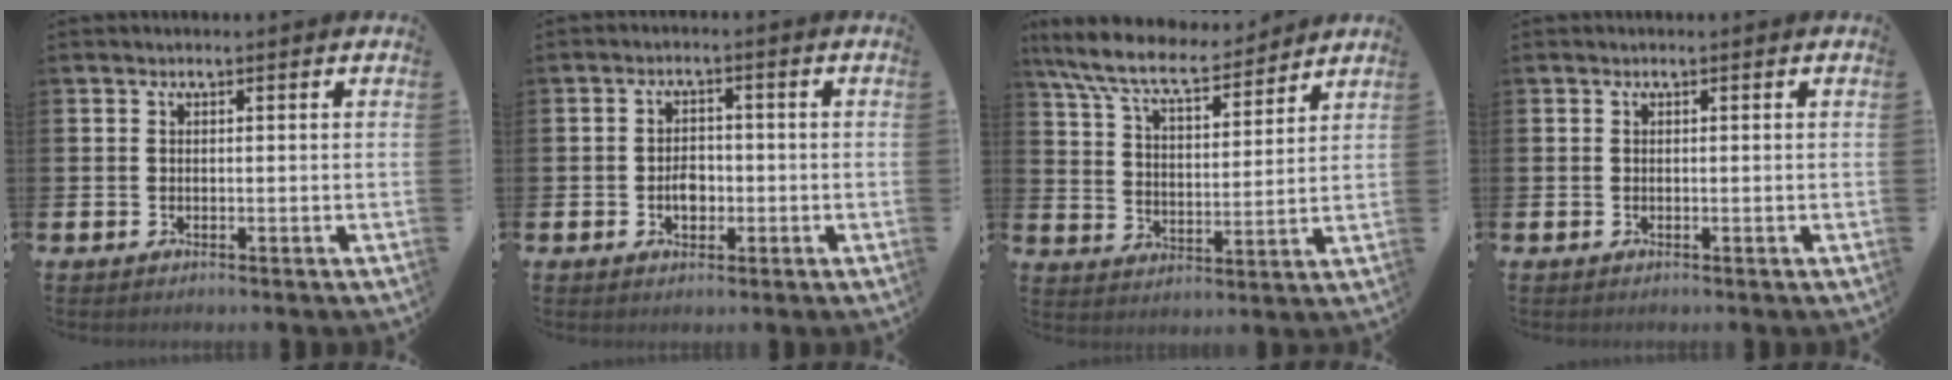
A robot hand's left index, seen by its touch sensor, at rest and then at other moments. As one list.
[{"total": 2.9, "force": [-0.7, 2.1, 1.9], "torque": [-0.018, -0.005, -0.019]}, {"total": 9.2, "force": [8.4, 1.8, 3.4], "torque": [-0.105, -0.046, 0.150]}, {"total": 0.0}]